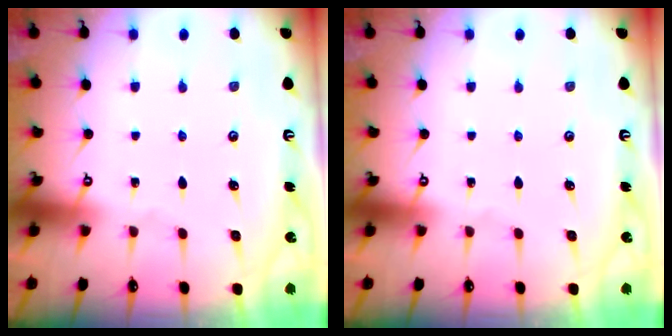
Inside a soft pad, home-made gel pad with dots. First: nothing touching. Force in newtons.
{"total": 0.0}